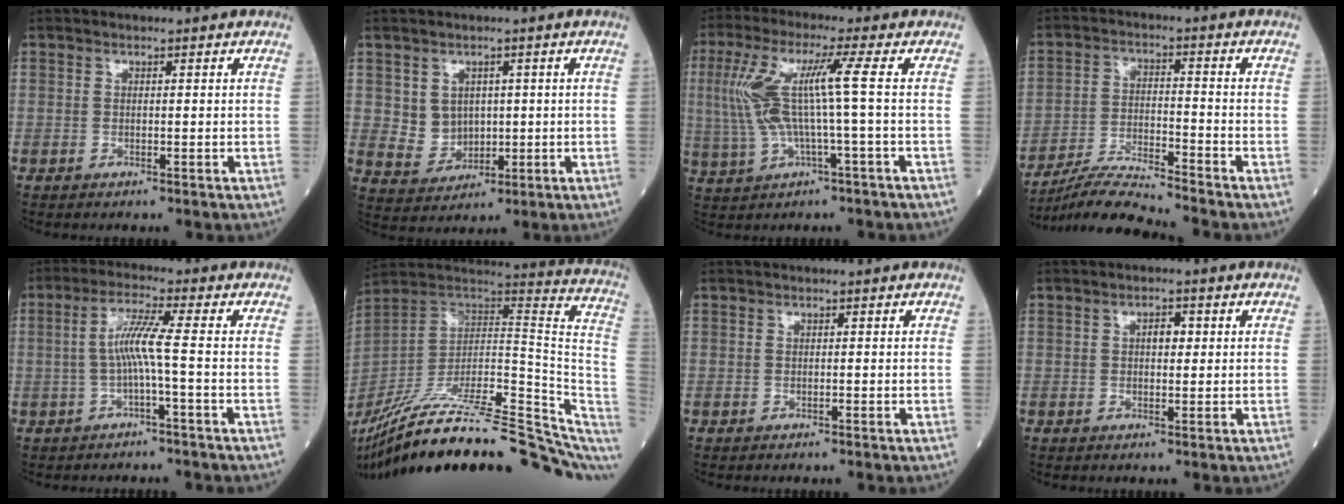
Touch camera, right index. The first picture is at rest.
{"total": 5.2, "force": [1.0, 4.7, 2.1], "torque": [-0.036, 0.008, 0.030]}
{"total": 9.9, "force": [0.7, -0.1, 9.9], "torque": [-0.224, 0.016, 0.018]}
{"total": 8.0, "force": [-7.7, -1.6, 1.7], "torque": [-0.031, -0.014, -0.144]}
{"total": 5.4, "force": [-0.6, -0.6, 5.3], "torque": [-0.107, 0.016, -0.011]}
{"total": 32.4, "force": [-25.6, 5.5, 19.0], "torque": [-0.243, -0.016, -0.385]}
{"total": 0.0}
{"total": 2.5, "force": [0.6, 1.2, 2.1], "torque": [-0.030, 0.005, 0.009]}